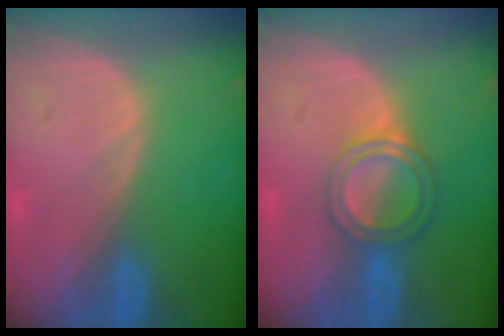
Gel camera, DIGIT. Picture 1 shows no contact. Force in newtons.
{"total": 5.1, "press": 4.6, "slide": 2.1}